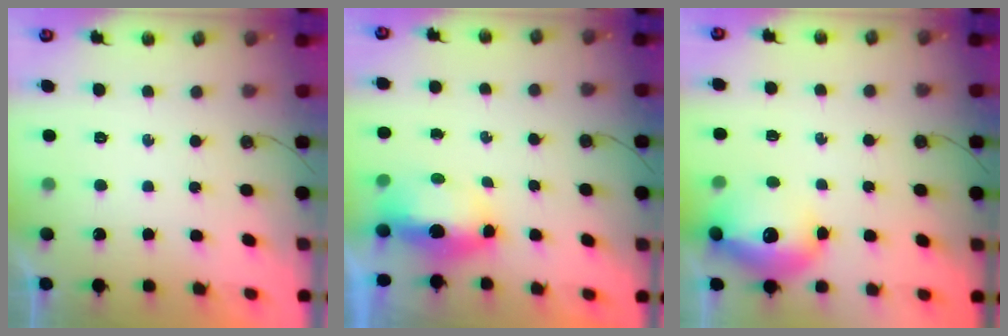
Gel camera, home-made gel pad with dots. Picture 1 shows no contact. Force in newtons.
{"total": 6.6, "press": 6.5, "slide": 1.2}
{"total": 15.6, "press": 15.5, "slide": 1.4}